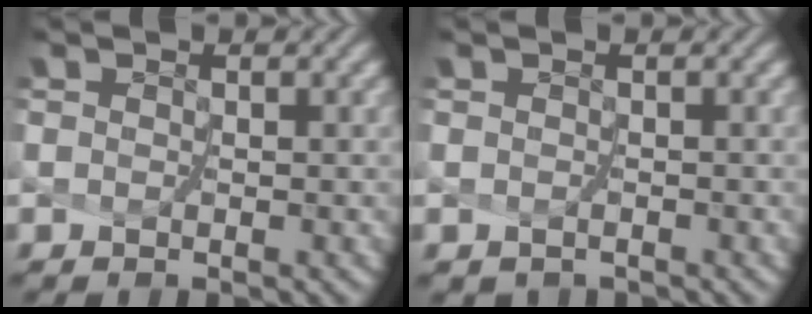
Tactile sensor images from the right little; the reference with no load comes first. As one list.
[{"total": 0.7, "force": [-0.5, 0.6, 0.1], "torque": [-0.009, -0.006, -0.008]}]